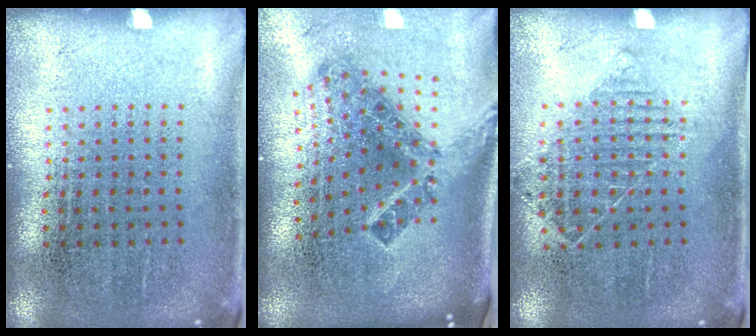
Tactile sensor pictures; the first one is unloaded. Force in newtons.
{"total": 2.1, "press": 1.3, "slide": 1.6}
{"total": 0.9, "press": 0.9, "slide": 0.2}